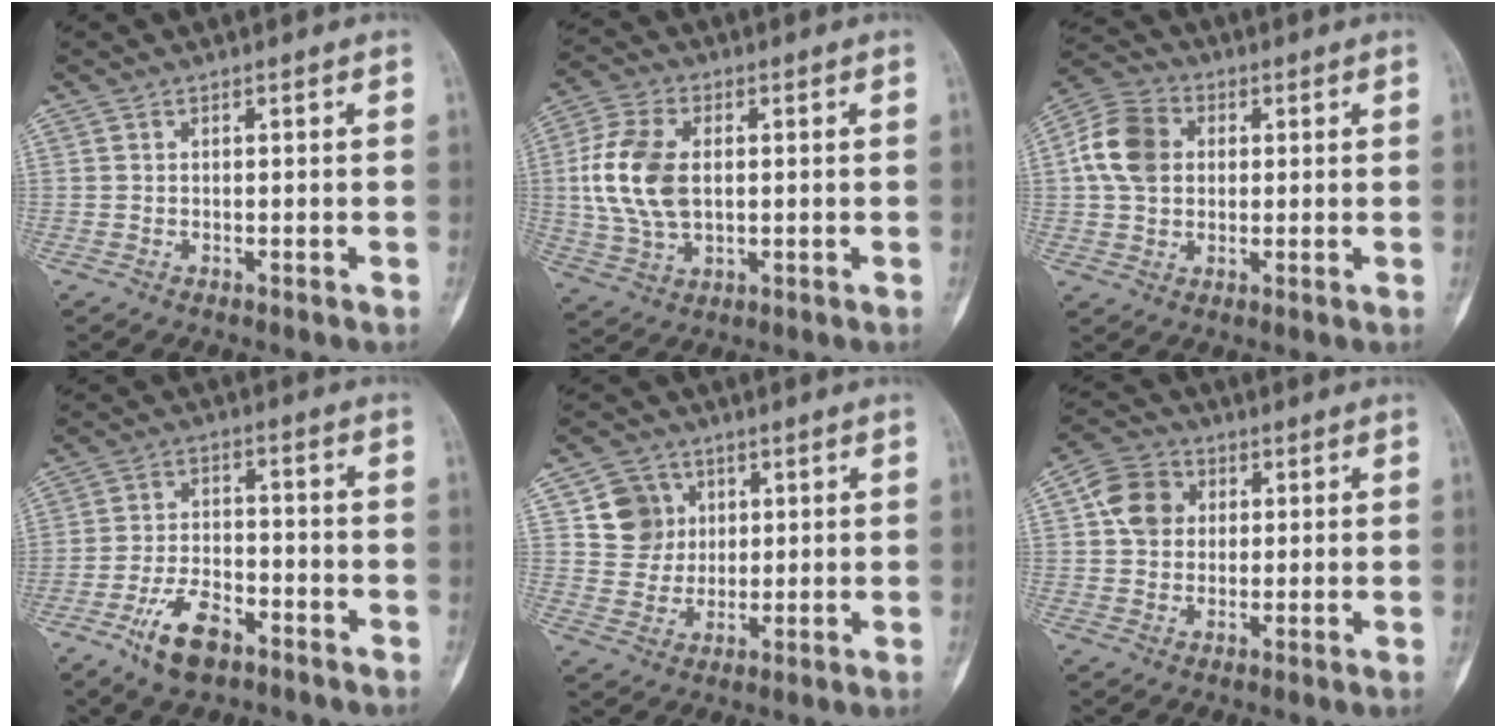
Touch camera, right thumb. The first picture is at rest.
{"total": 13.1, "force": [1.1, 8.2, 10.1], "torque": [-0.205, 0.003, 0.023]}
{"total": 10.4, "force": [1.5, 8.0, 6.4], "torque": [-0.112, 0.017, 0.018]}
{"total": 9.5, "force": [-5.6, 4.6, 6.1], "torque": [-0.107, 0.028, -0.101]}
{"total": 8.3, "force": [2.7, 7.6, 2.0], "torque": [-0.001, -0.006, 0.049]}
{"total": 8.4, "force": [1.8, 7.1, 4.2], "torque": [-0.054, 0.005, 0.022]}